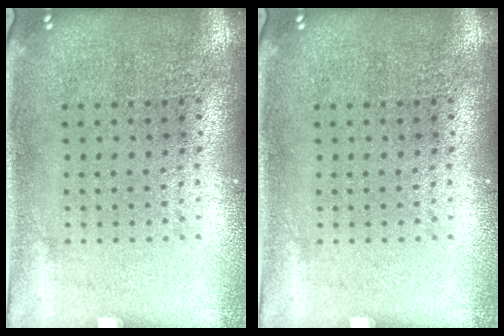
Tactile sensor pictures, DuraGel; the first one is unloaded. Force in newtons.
{"total": 0.0}